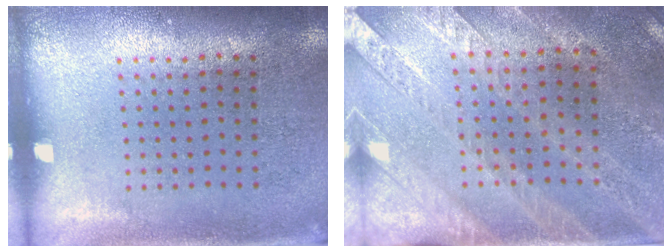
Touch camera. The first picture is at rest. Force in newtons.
{"total": 2.6, "press": 2.4, "slide": 1.2}